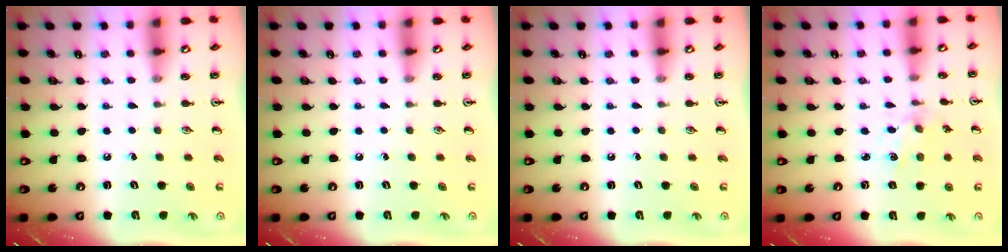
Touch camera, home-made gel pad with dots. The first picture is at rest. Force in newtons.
{"total": 0.0}
{"total": 0.0}
{"total": 2.0, "press": 2.0, "slide": 0.3}